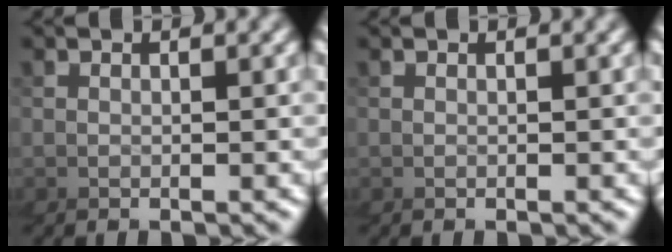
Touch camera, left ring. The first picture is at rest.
{"total": 0.0}